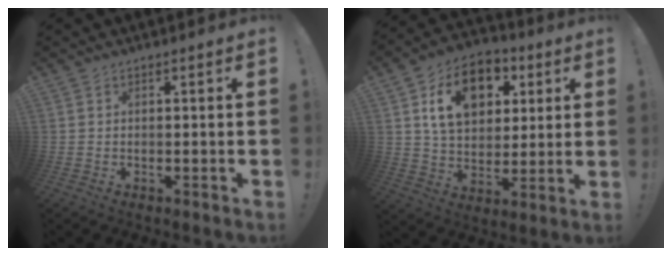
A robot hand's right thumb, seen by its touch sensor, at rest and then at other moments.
{"total": 16.7, "force": [6.8, 11.6, 9.9], "torque": [-0.145, -0.016, 0.124]}